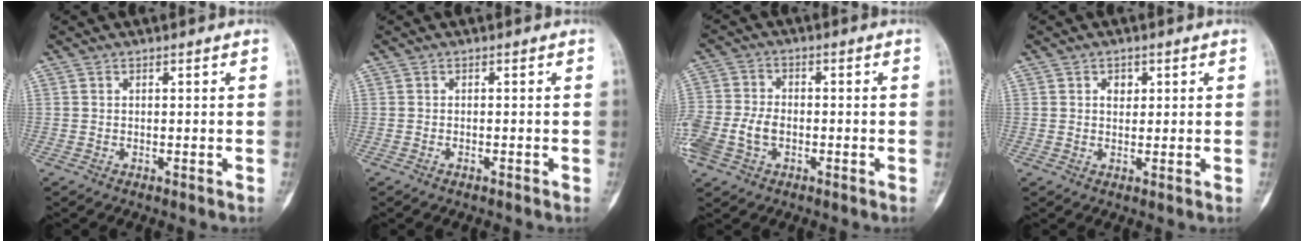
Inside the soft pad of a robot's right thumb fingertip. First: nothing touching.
{"total": 0.7, "force": [-0.5, 0.4, 0.3], "torque": [-0.004, 0.004, -0.009]}
{"total": 10.9, "force": [-3.2, 7.7, 7.0], "torque": [-0.168, 0.018, -0.059]}
{"total": 2.3, "force": [0.7, 1.8, 1.1], "torque": [0.000, -0.001, 0.009]}